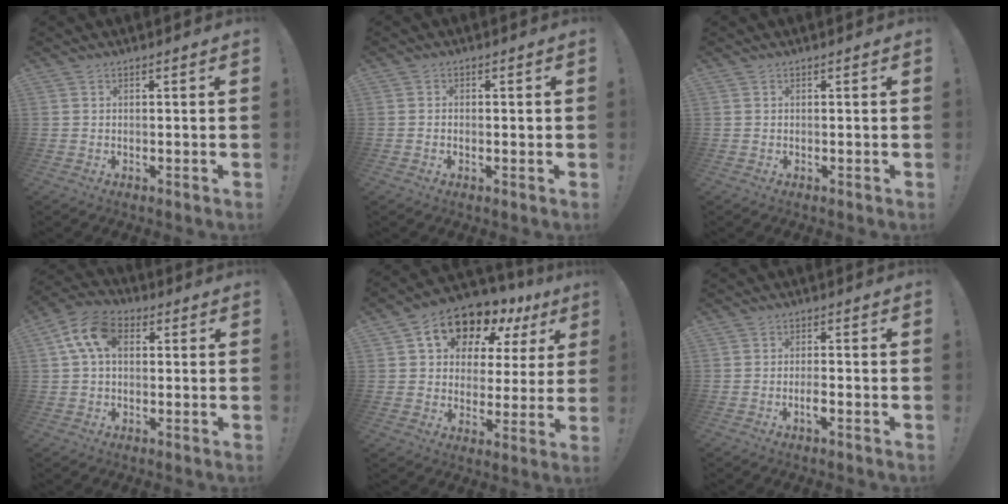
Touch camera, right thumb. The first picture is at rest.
{"total": 0.9, "force": [-0.4, 0.7, 0.5], "torque": [-0.015, 0.007, -0.005]}
{"total": 0.0}
{"total": 11.2, "force": [2.9, 7.1, 8.2], "torque": [-0.159, 0.008, 0.057]}
{"total": 13.0, "force": [9.0, 7.6, 5.7], "torque": [-0.096, -0.068, 0.158]}
{"total": 2.5, "force": [-1.3, 0.4, 2.1], "torque": [-0.042, 0.002, -0.021]}